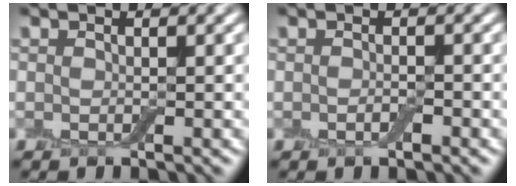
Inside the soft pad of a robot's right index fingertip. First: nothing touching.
{"total": 0.8, "force": [-0.5, 0.3, 0.6], "torque": [-0.011, -0.004, -0.007]}